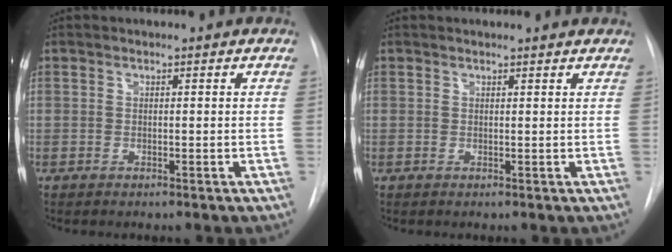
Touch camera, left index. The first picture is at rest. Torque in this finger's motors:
{"motor_torque": [0.26, -0.09, -0.02, 0.00]}